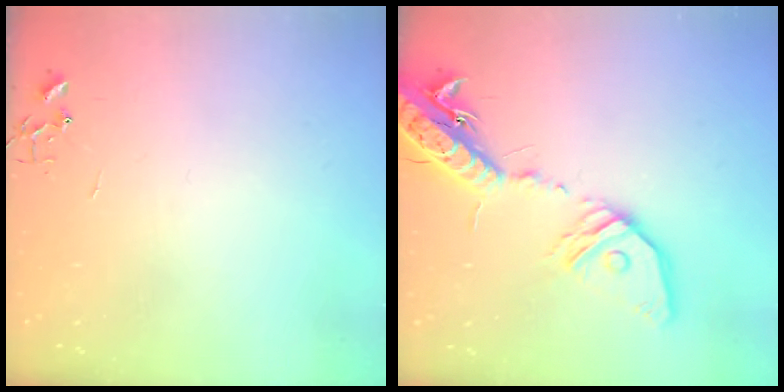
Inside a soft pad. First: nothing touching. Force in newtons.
{"total": 22.2, "press": 21.7, "slide": 4.7}